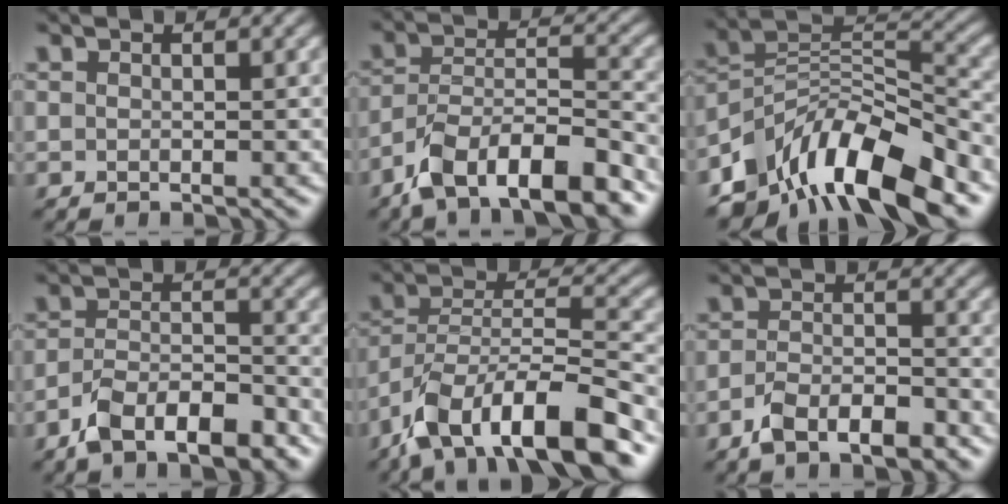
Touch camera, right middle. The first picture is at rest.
{"total": 10.4, "force": [-7.5, 3.7, 6.1], "torque": [-0.099, 0.007, -0.138]}
{"total": 10.8, "force": [-7.8, 4.4, 6.1], "torque": [-0.100, 0.018, -0.148]}
{"total": 7.0, "force": [-5.1, 2.5, 4.1], "torque": [-0.070, 0.002, -0.090]}
{"total": 11.4, "force": [-7.7, 4.0, 7.5], "torque": [-0.129, 0.011, -0.148]}
{"total": 4.5, "force": [-3.2, 1.6, 2.7], "torque": [-0.051, 0.004, -0.057]}